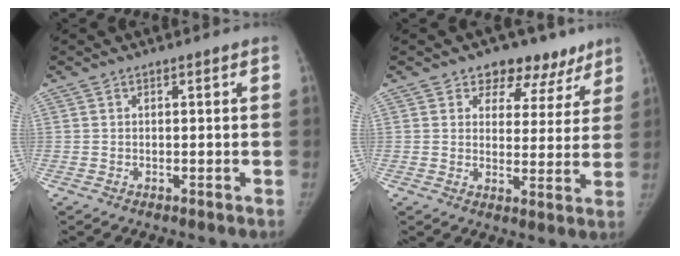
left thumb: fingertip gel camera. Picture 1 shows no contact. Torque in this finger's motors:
{"motor_torque": [-0.12, 0.14, 0.58, -0.42, -0.05]}